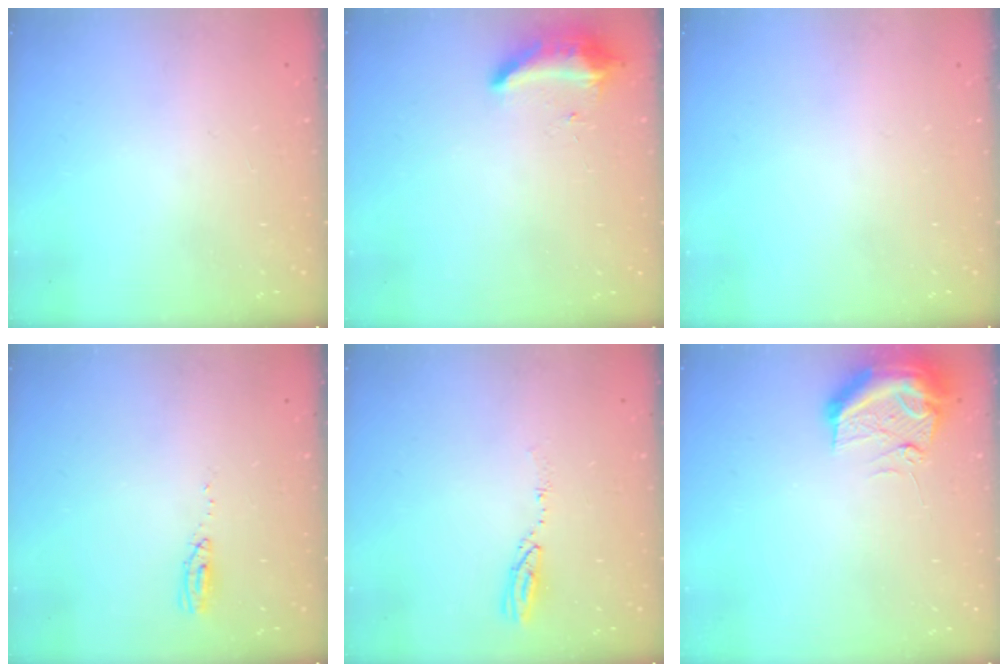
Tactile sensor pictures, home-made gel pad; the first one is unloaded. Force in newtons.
{"total": 9.1, "press": 8.7, "slide": 2.6}
{"total": 0.0}
{"total": 3.6, "press": 3.3, "slide": 1.5}
{"total": 3.8, "press": 3.8, "slide": 0.3}
{"total": 14.3, "press": 12.3, "slide": 7.3}